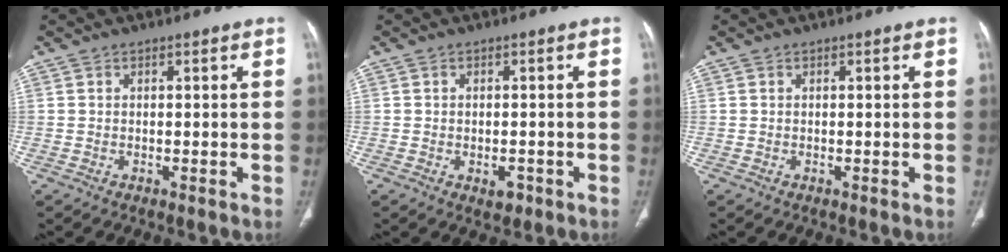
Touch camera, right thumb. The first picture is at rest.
{"total": 2.5, "force": [-1.0, 1.6, 1.7], "torque": [-0.014, 0.004, -0.008]}
{"total": 0.0}